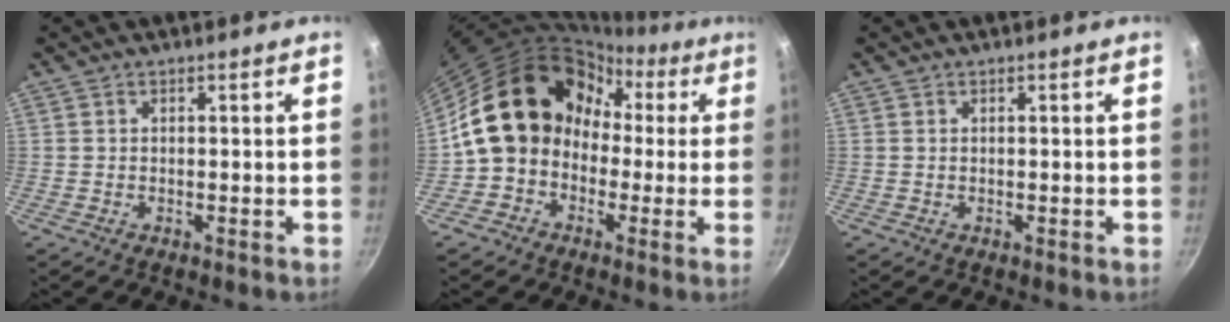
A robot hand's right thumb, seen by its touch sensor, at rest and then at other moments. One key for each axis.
{"total": 15.2, "fx": -0.4, "fy": 13.1, "fz": 7.7, "tx": -0.085, "ty": 0.052, "tz": -0.025}
{"total": 0.0}